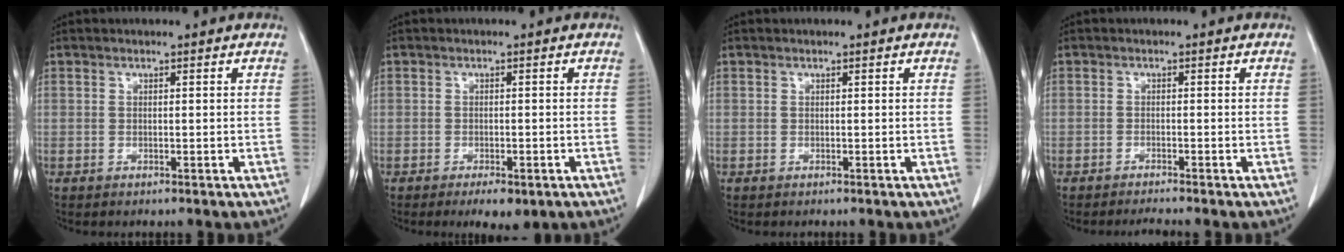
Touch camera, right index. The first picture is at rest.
{"total": 3.8, "force": [-2.2, 1.7, 2.5], "torque": [-0.032, -0.004, -0.024]}
{"total": 0.0}
{"total": 1.8, "force": [-1.7, -0.5, 0.4], "torque": [-0.007, -0.005, -0.029]}